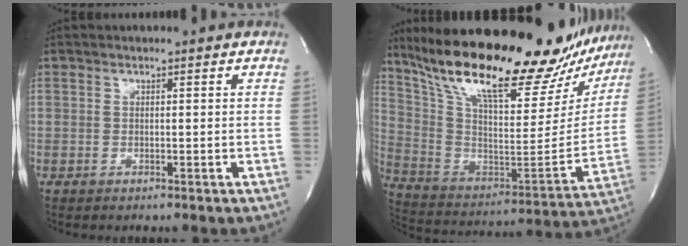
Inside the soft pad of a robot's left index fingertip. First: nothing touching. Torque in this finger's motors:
{"motor_torque": [1.37, -0.77, 0.51, 0.21]}